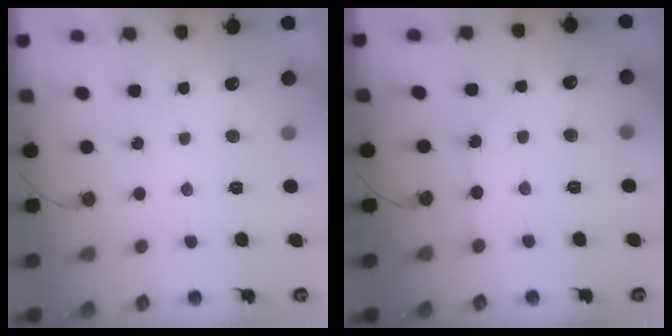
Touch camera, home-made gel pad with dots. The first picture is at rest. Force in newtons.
{"total": 2.0, "press": 2.0, "slide": 0.4}